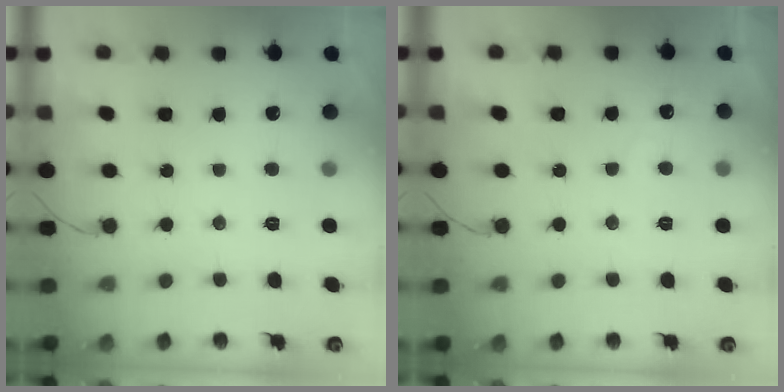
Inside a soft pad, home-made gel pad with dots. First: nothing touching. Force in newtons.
{"total": 2.2, "press": 2.2, "slide": 0.0}